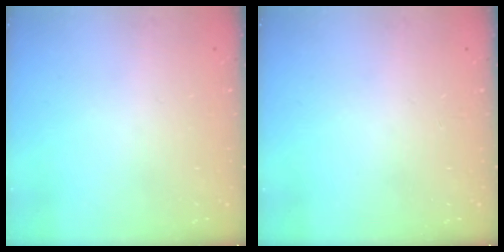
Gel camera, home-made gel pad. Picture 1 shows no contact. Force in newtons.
{"total": 0.0}